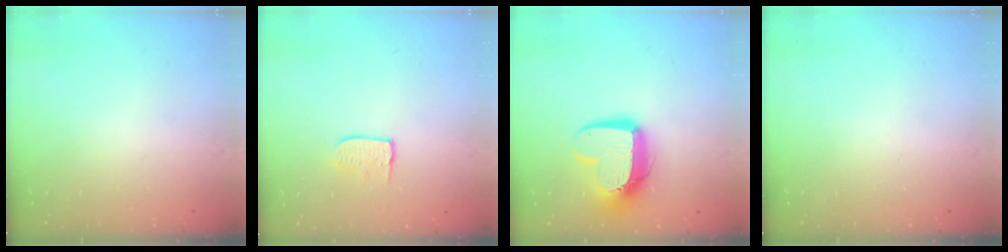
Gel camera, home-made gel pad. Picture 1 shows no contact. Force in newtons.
{"total": 6.5, "press": 6.5, "slide": 0.6}
{"total": 13.7, "press": 13.7, "slide": 1.2}
{"total": 0.0}